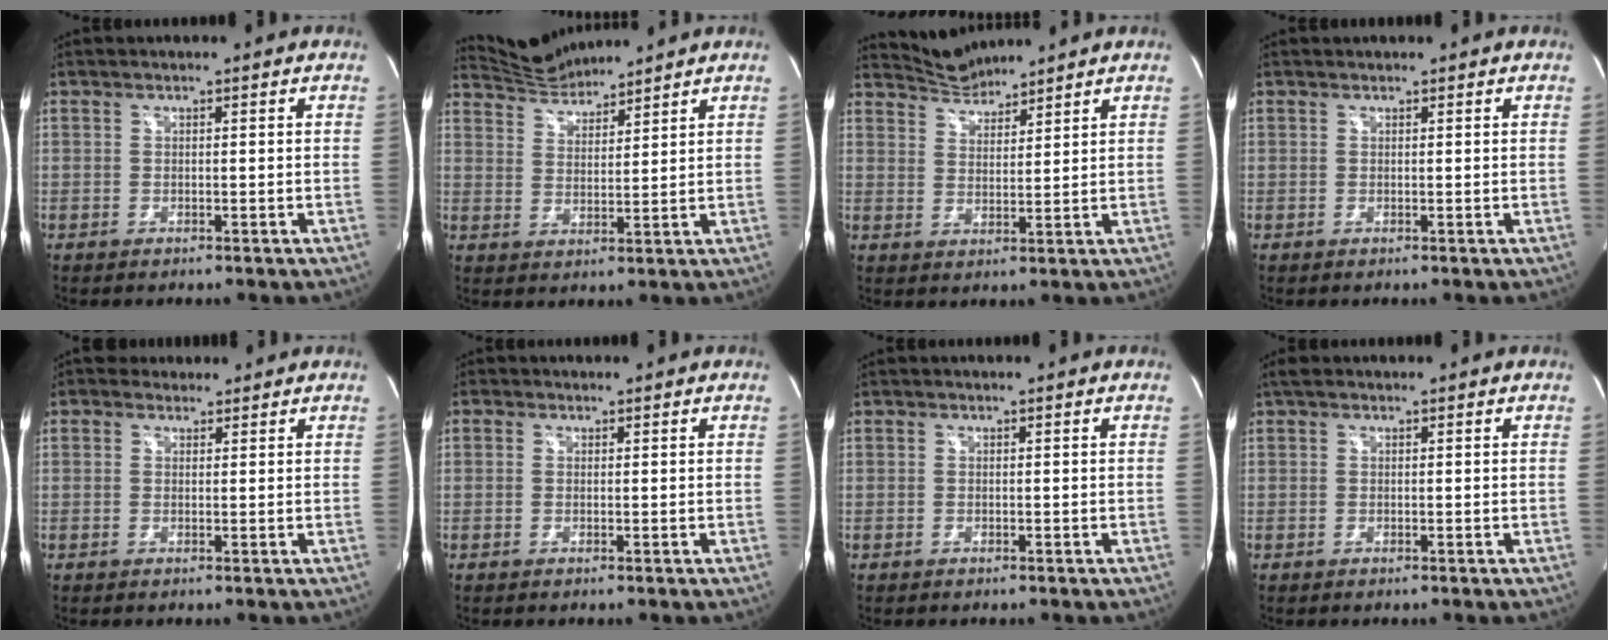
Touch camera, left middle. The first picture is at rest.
{"total": 6.4, "force": [6.3, 0.1, 0.3], "torque": [-0.018, 0.017, 0.127]}
{"total": 4.9, "force": [4.8, 0.2, -0.4], "torque": [0.000, 0.009, 0.096]}
{"total": 0.5, "force": [0.5, 0.1, 0.0], "torque": [-0.010, 0.009, 0.012]}
{"total": 2.3, "force": [1.9, 1.3, 0.1], "torque": [0.001, 0.019, 0.028]}
{"total": 1.2, "force": [-0.4, -0.4, -1.0], "torque": [0.018, -0.011, -0.010]}
{"total": 0.0}
{"total": 1.3, "force": [0.9, 0.5, 0.8], "torque": [-0.020, 0.017, 0.015]}